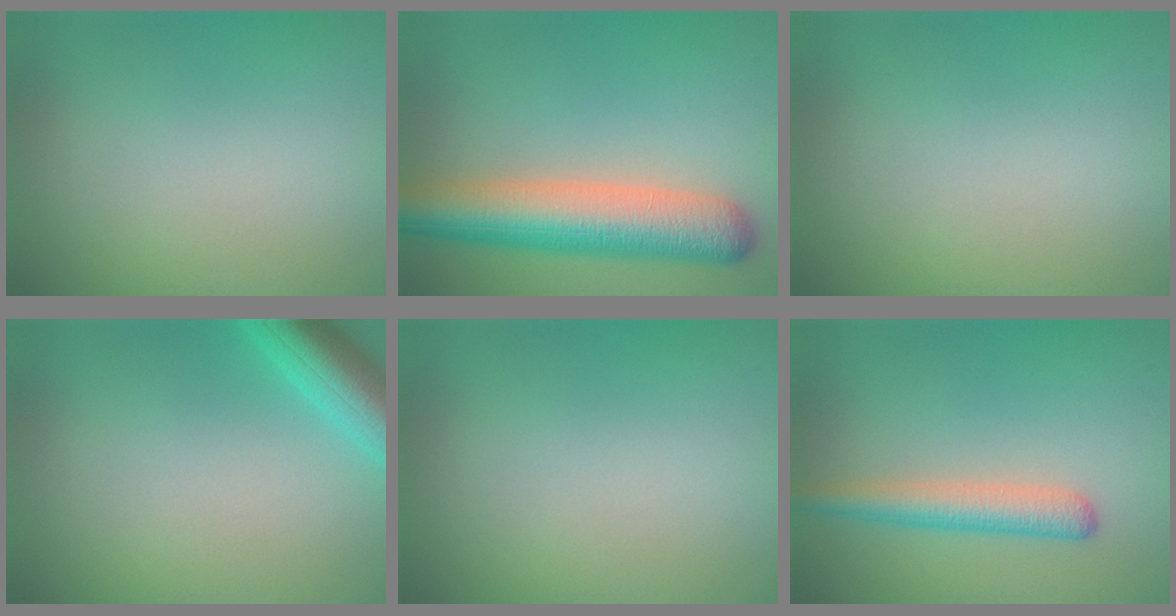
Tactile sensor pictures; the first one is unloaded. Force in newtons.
{"total": 7.7, "press": 7.7, "slide": 0.3}
{"total": 0.0}
{"total": 4.7, "press": 4.7, "slide": 0.3}
{"total": 0.0}
{"total": 2.9, "press": 2.9, "slide": 0.1}